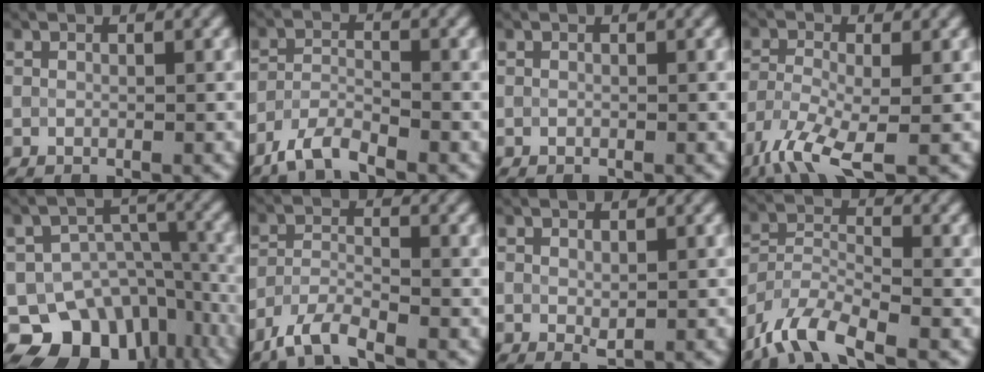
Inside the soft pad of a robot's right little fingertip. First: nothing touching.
{"total": 3.5, "force": [-2.8, 0.8, 1.9], "torque": [-0.044, -0.004, -0.066]}
{"total": 0.0}
{"total": 5.8, "force": [-3.5, 1.6, 4.3], "torque": [-0.095, -0.012, -0.078]}
{"total": 10.8, "force": [-6.4, 7.6, 4.3], "torque": [-0.048, -0.005, -0.103]}
{"total": 3.8, "force": [-3.0, 0.9, 2.3], "torque": [-0.050, -0.006, -0.071]}
{"total": 0.9, "force": [0.1, 0.5, 0.8], "torque": [-0.014, -0.003, 0.006]}
{"total": 6.2, "force": [-4.7, 1.9, 3.5], "torque": [-0.069, -0.004, -0.101]}